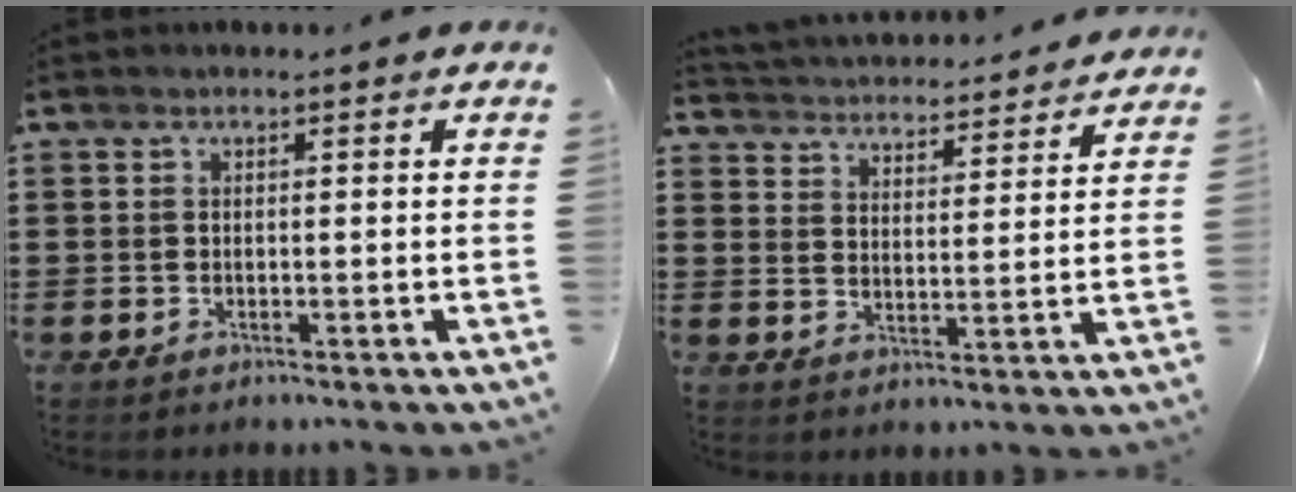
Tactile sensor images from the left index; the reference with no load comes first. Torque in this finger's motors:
{"motor_torque": [2.14, 0.00, 0.89, 0.11]}